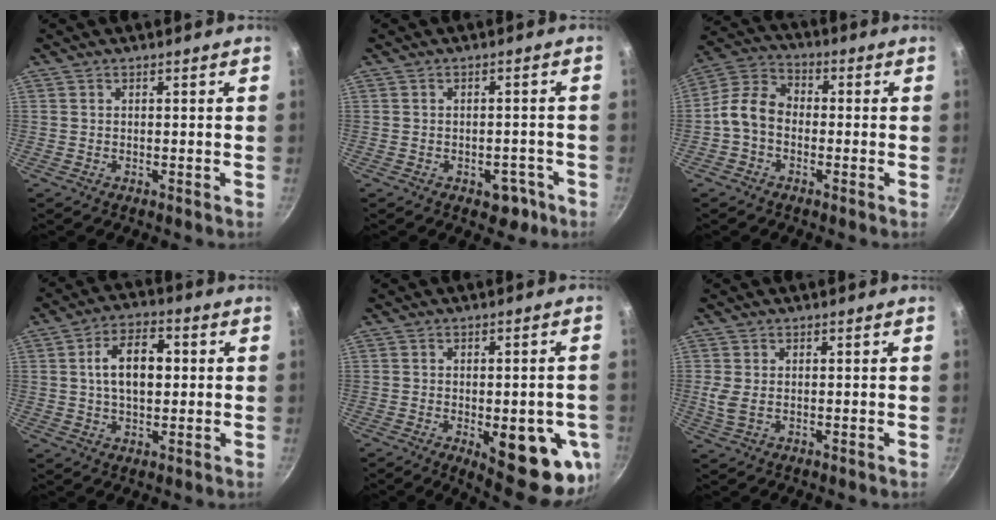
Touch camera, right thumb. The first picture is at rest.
{"total": 3.9, "force": [-2.2, 2.5, 2.0], "torque": [-0.005, 0.017, -0.023]}
{"total": 8.5, "force": [-1.4, 6.4, 5.5], "torque": [-0.096, 0.033, -0.042]}
{"total": 10.1, "force": [1.4, 5.8, 8.2], "torque": [-0.125, 0.012, 0.021]}
{"total": 15.8, "force": [-5.1, 6.3, 13.5], "torque": [-0.128, 0.005, -0.044]}
{"total": 2.7, "force": [0.1, 1.5, 2.2], "torque": [-0.065, -0.002, 0.006]}